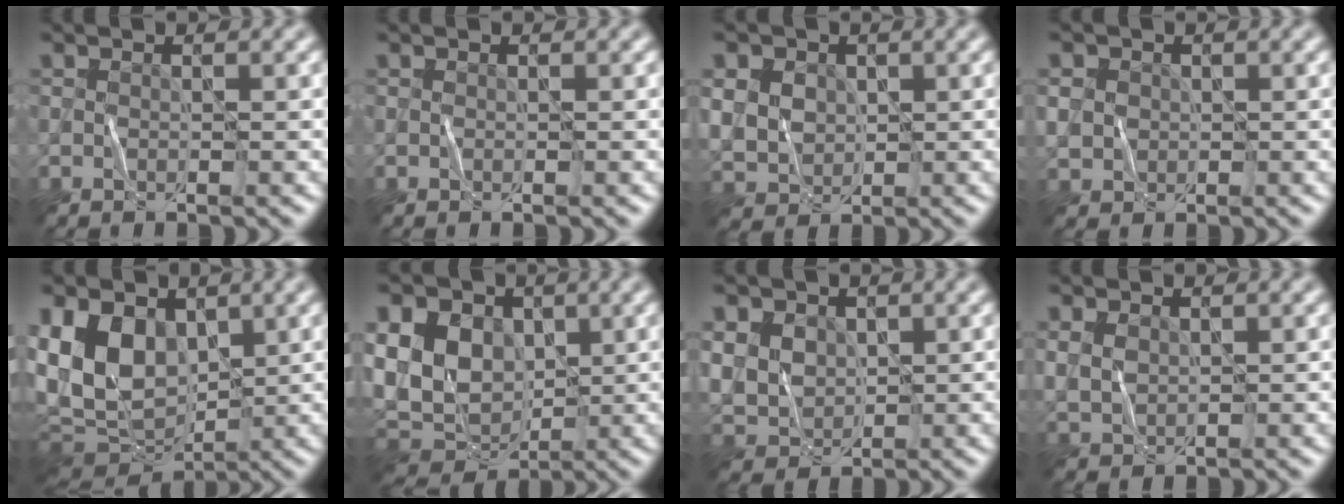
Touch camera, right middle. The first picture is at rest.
{"total": 0.0}
{"total": 8.1, "force": [2.0, 6.9, 3.7], "torque": [-0.078, 0.026, 0.020]}
{"total": 2.6, "force": [0.3, 2.5, 0.7], "torque": [-0.026, 0.002, 0.012]}
{"total": 10.8, "force": [0.8, 7.7, 7.5], "torque": [-0.170, -0.008, 0.009]}
{"total": 11.3, "force": [1.6, 8.9, 6.7], "torque": [-0.135, 0.015, 0.020]}
{"total": 6.9, "force": [1.5, 5.8, 3.4], "torque": [-0.073, 0.023, 0.020]}
{"total": 1.4, "force": [0.4, 1.2, 0.7], "torque": [-0.024, -0.004, 0.015]}